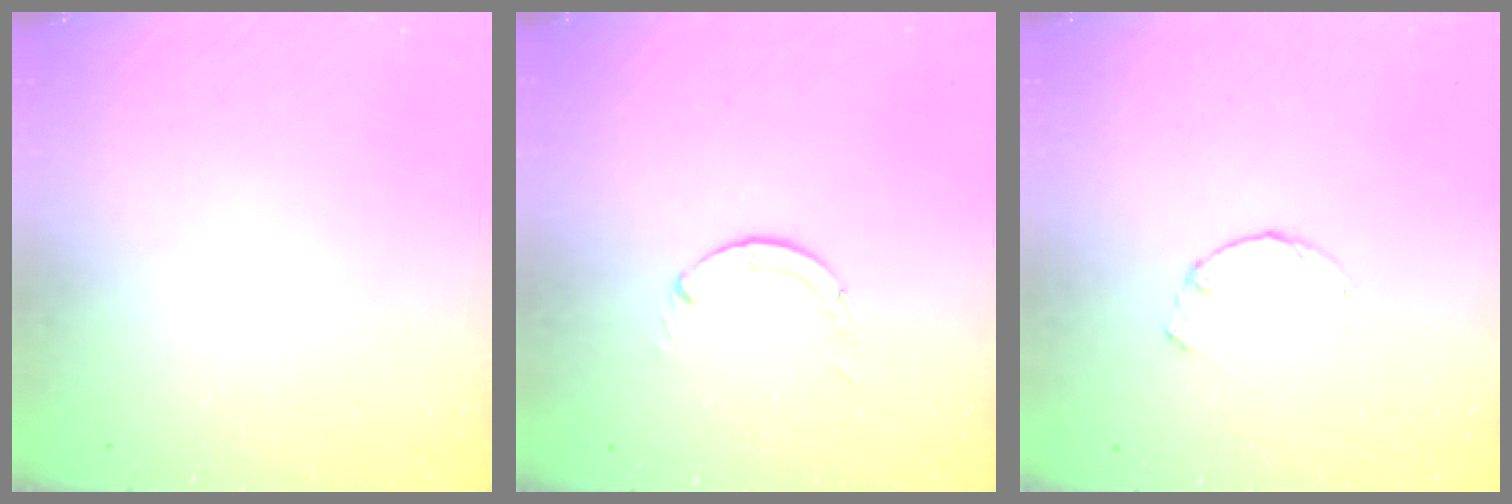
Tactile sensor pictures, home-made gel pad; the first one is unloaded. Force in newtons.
{"total": 0.0}
{"total": 0.9, "press": 0.9, "slide": 0.3}